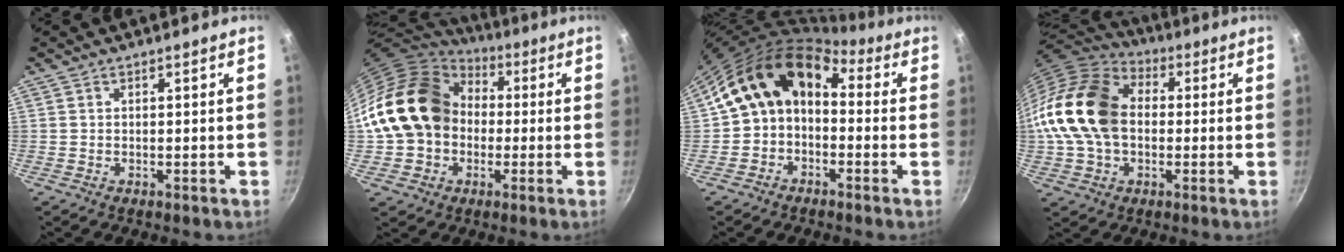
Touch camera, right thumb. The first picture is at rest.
{"total": 19.4, "force": [1.2, 15.8, 11.3], "torque": [-0.189, 0.046, 0.021]}
{"total": 12.7, "force": [0.1, 9.5, 8.4], "torque": [-0.121, 0.049, -0.018]}
{"total": 20.2, "force": [0.5, 14.5, 14.1], "torque": [-0.262, 0.038, -0.002]}